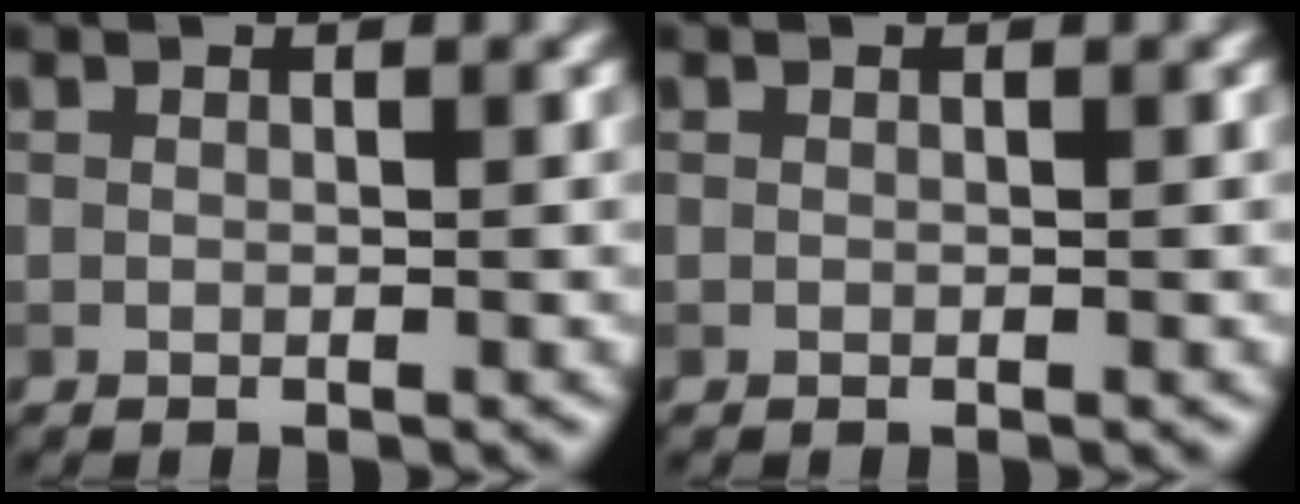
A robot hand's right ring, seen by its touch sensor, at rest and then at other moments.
{"total": 0.0}